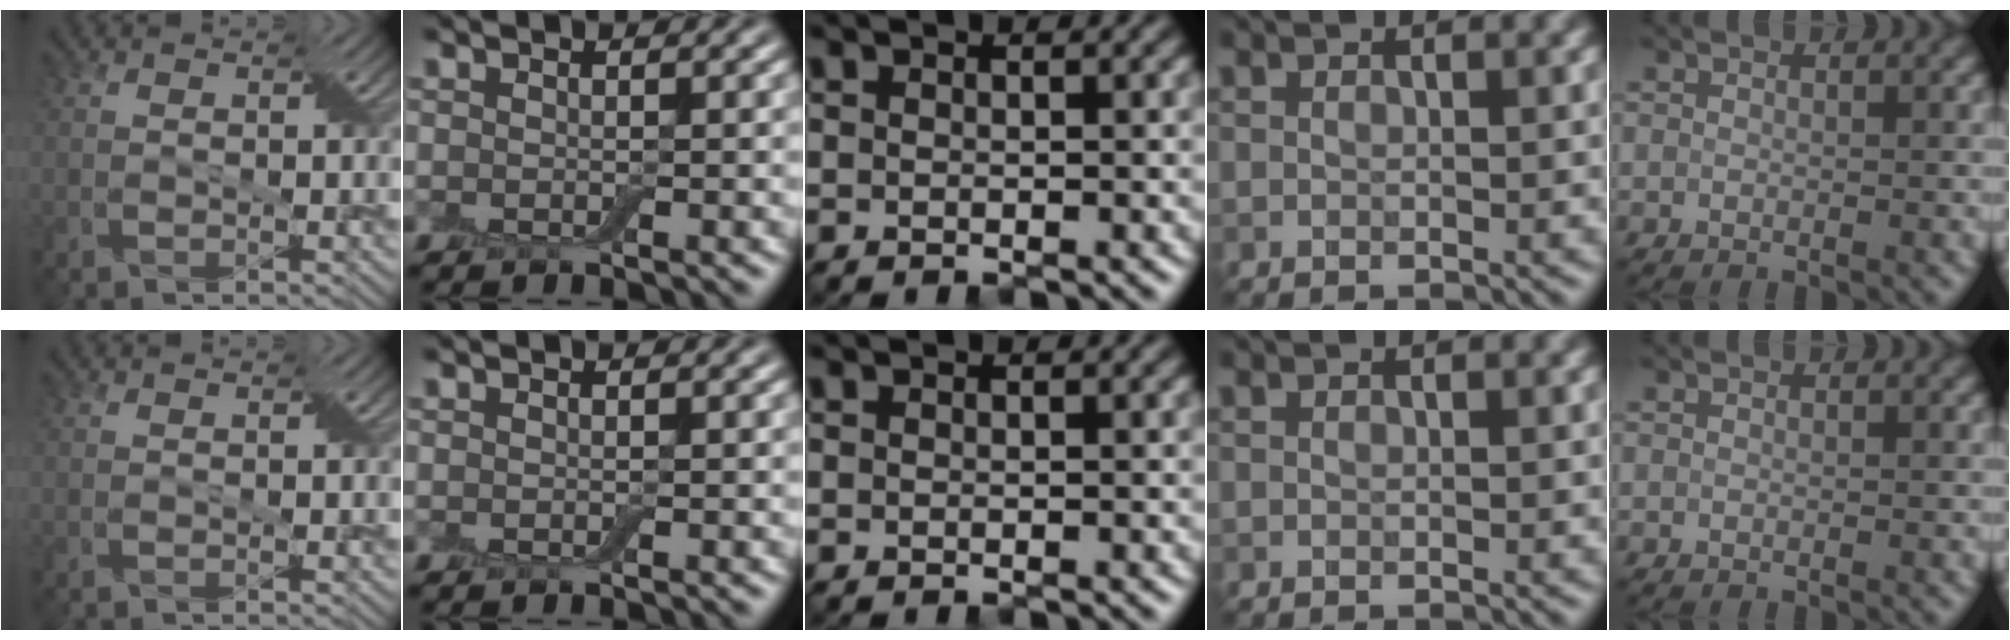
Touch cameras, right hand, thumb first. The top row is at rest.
{}